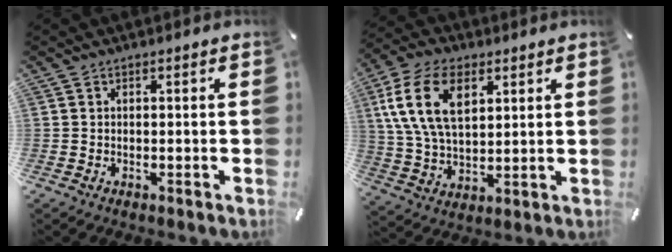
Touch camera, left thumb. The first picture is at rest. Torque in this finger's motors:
{"motor_torque": [0.70, 0.47, 1.97, -0.80, 0.28]}